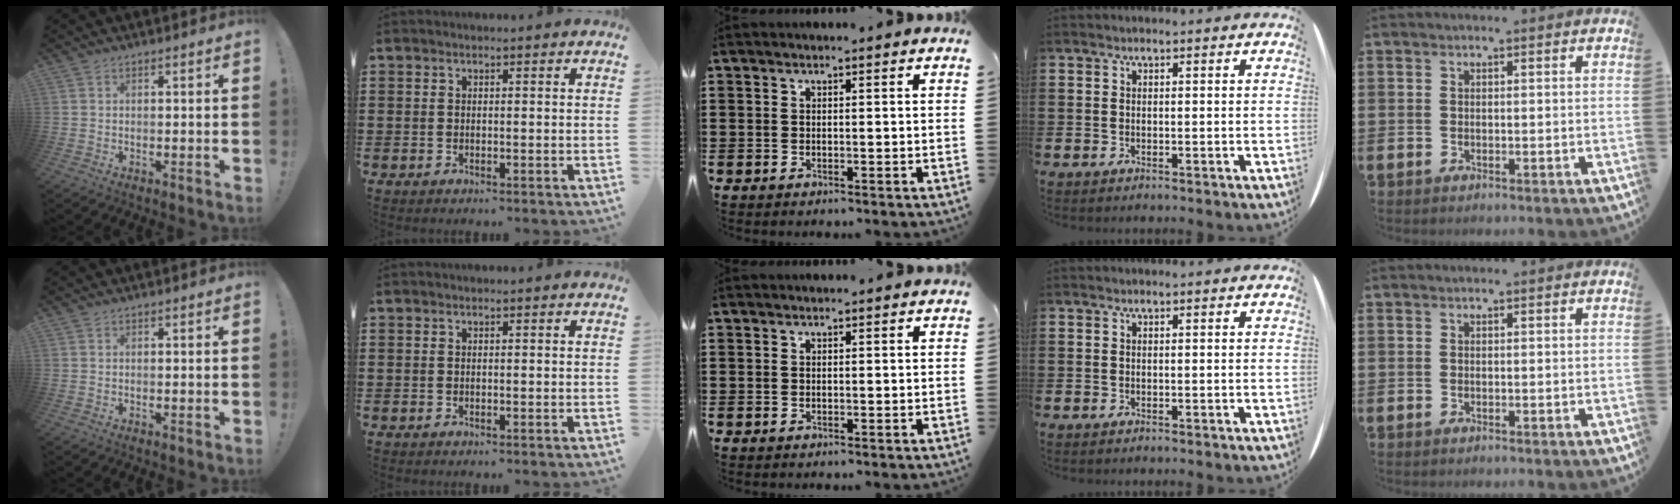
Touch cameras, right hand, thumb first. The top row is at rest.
{}